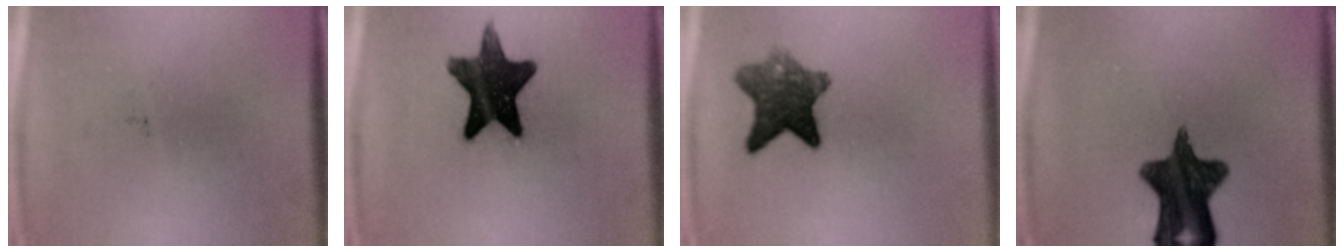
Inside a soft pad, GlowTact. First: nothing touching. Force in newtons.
{"total": 13.6}
{"total": 7.9}
{"total": 13.2}